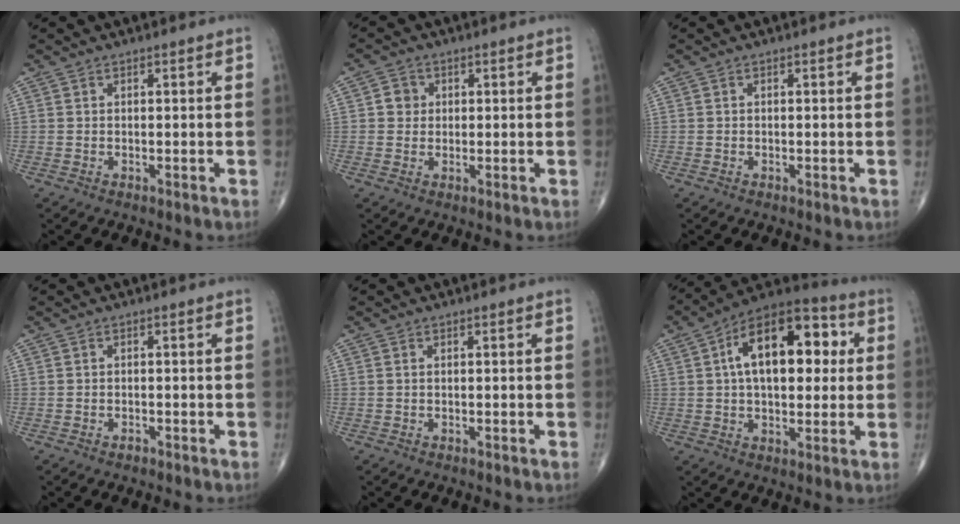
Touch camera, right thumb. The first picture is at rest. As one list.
[{"total": 2.9, "force": [0.5, 2.7, 1.0], "torque": [0.002, 0.003, 0.004]}, {"total": 0.0}, {"total": 0.8, "force": [-0.6, 0.5, 0.4], "torque": [-0.005, 0.002, -0.011]}, {"total": 0.0}, {"total": 19.5, "force": [4.0, 10.5, 16.0], "torque": [-0.216, 0.024, 0.051]}]